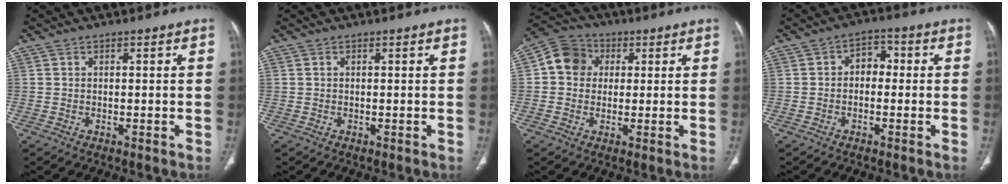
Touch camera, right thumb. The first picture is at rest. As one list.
[{"total": 0.0}, {"total": 8.0, "force": [1.4, 7.0, 3.5], "torque": [-0.044, 0.013, 0.012]}, {"total": 4.1, "force": [-0.2, 3.0, 2.8], "torque": [-0.022, 0.019, -0.014]}]